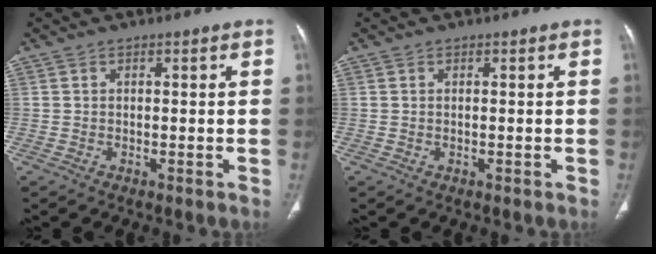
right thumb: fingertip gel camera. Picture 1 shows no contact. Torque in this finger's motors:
{"motor_torque": [0.13, -0.18, -0.06, -0.42, -0.03]}